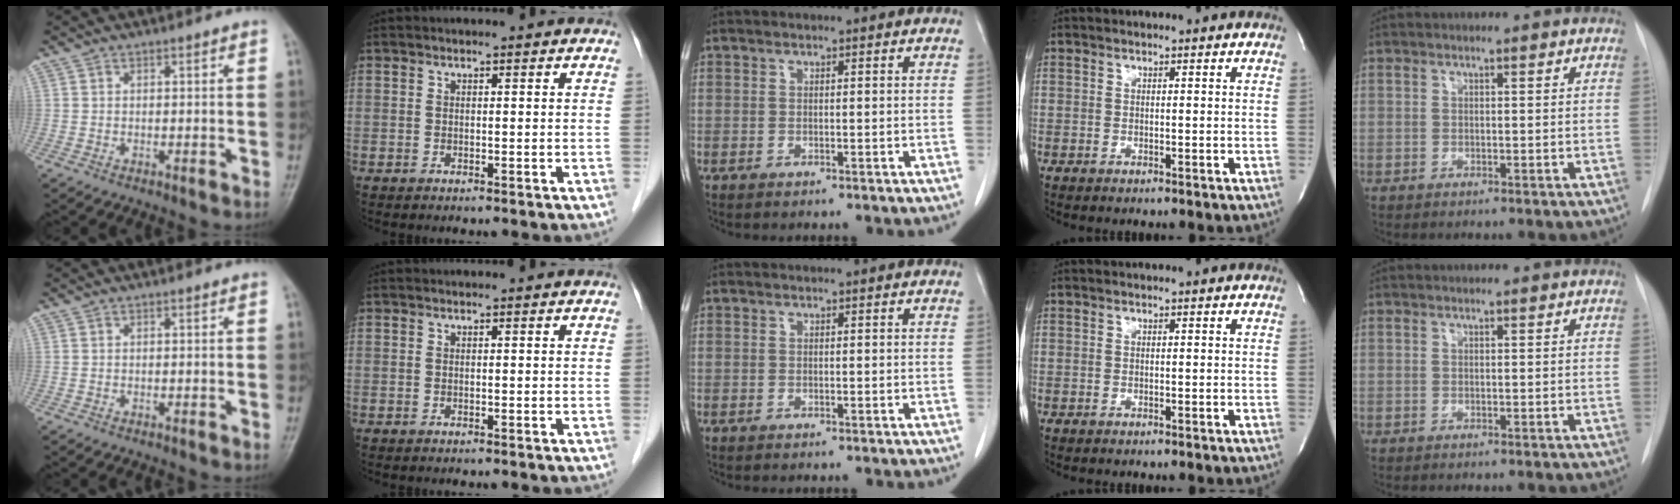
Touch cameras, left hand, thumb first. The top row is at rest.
{}